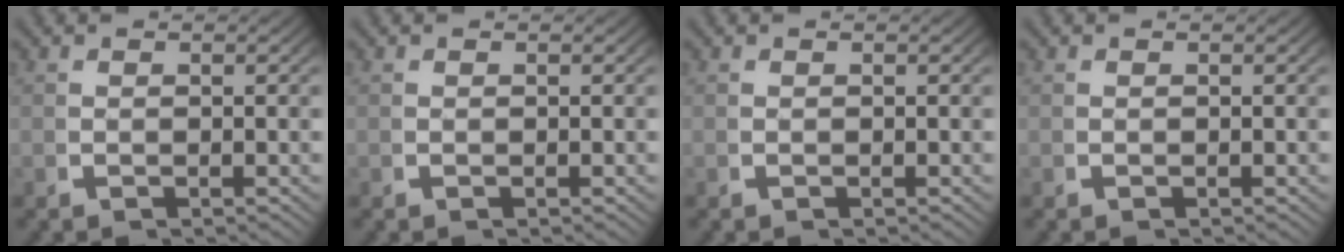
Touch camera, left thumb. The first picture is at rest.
{"total": 0.0}
{"total": 0.0}
{"total": 0.0}